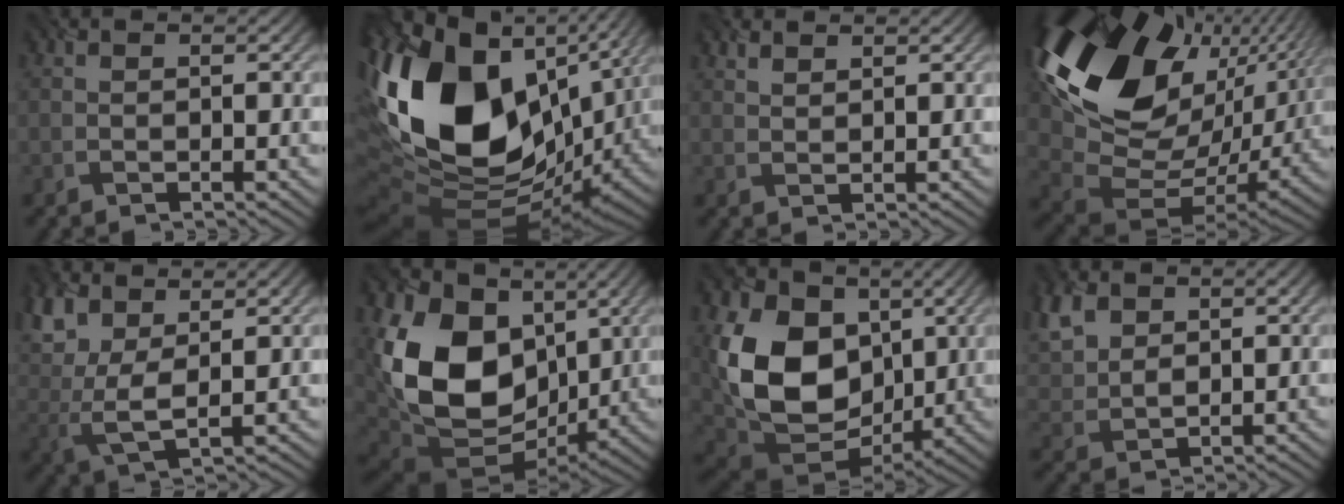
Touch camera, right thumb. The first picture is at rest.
{"total": 21.0, "force": [2.6, 13.8, 15.6], "torque": [-0.363, -0.027, 0.073]}
{"total": 1.6, "force": [1.5, 0.3, 0.4], "torque": [-0.015, 0.004, 0.033]}
{"total": 20.2, "force": [8.4, 12.7, 13.3], "torque": [-0.291, 0.010, 0.163]}
{"total": 9.1, "force": [4.7, 4.1, 6.6], "torque": [-0.192, 0.011, 0.091]}
{"total": 18.9, "force": [3.6, 13.4, 12.8], "torque": [-0.303, -0.007, 0.073]}
{"total": 17.1, "force": [2.4, 12.4, 11.6], "torque": [-0.262, -0.012, 0.045]}
{"total": 7.7, "force": [4.0, 4.8, 4.5], "torque": [-0.141, 0.018, 0.079]}